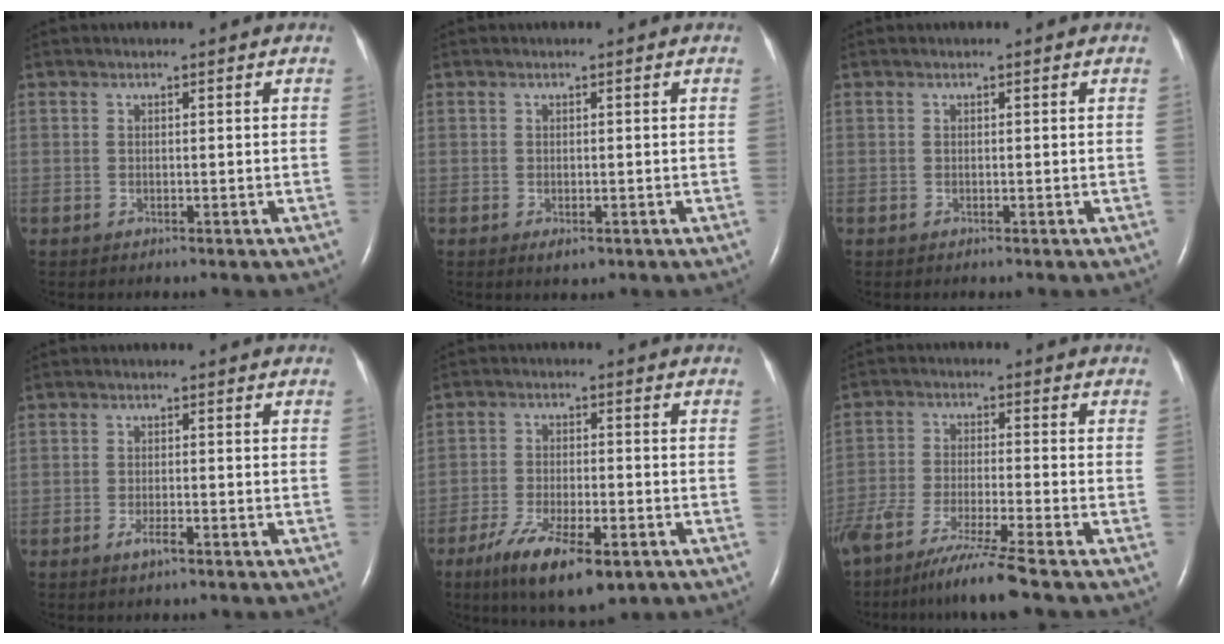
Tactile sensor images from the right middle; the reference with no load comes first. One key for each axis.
{"total": 1.4, "fx": -0.7, "fy": 0.7, "fz": 1.0, "tx": -0.015, "ty": -0.002, "tz": -0.004}
{"total": 0.0}
{"total": 1.9, "fx": -1.2, "fy": 0.4, "fz": 1.5, "tx": -0.033, "ty": -0.003, "tz": -0.022}
{"total": 11.4, "fx": -6.6, "fy": 3.5, "fz": 8.6, "tx": -0.154, "ty": -0.019, "tz": -0.103}
{"total": 11.0, "fx": -8.7, "fy": -1.1, "fz": 6.8, "tx": -0.120, "ty": -0.042, "tz": -0.151}